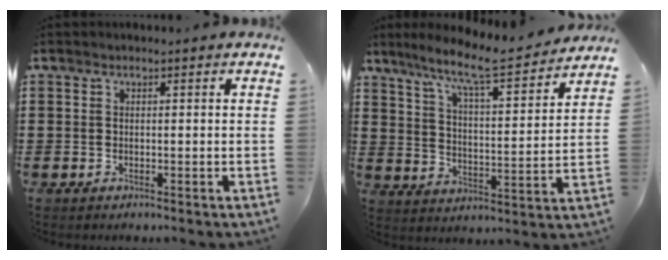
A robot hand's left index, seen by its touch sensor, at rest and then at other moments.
{"total": 8.2, "force": [7.1, 0.0, 4.2], "torque": [-0.109, -0.045, 0.114]}